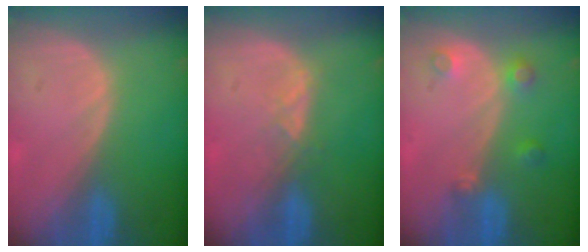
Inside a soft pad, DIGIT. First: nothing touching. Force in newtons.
{"total": 2.0, "press": 1.9, "slide": 0.7}
{"total": 3.4, "press": 3.0, "slide": 1.5}